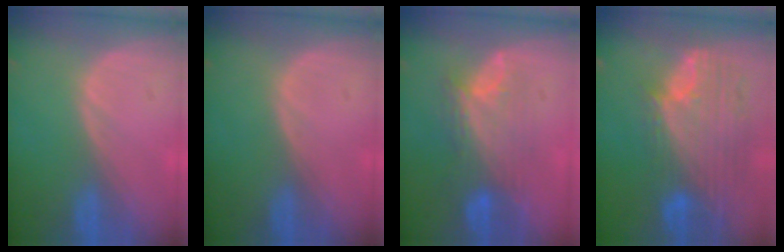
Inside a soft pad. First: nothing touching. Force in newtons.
{"total": 0.0}
{"total": 7.6, "press": 7.3, "slide": 2.2}
{"total": 12.0, "press": 10.1, "slide": 6.4}